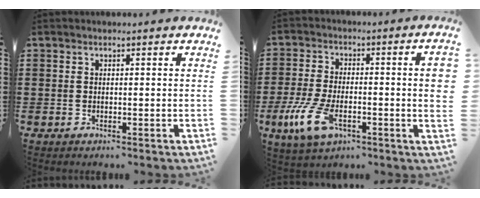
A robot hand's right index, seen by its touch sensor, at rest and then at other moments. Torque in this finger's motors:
{"motor_torque": [1.91, -0.23, 0.66, 0.19]}